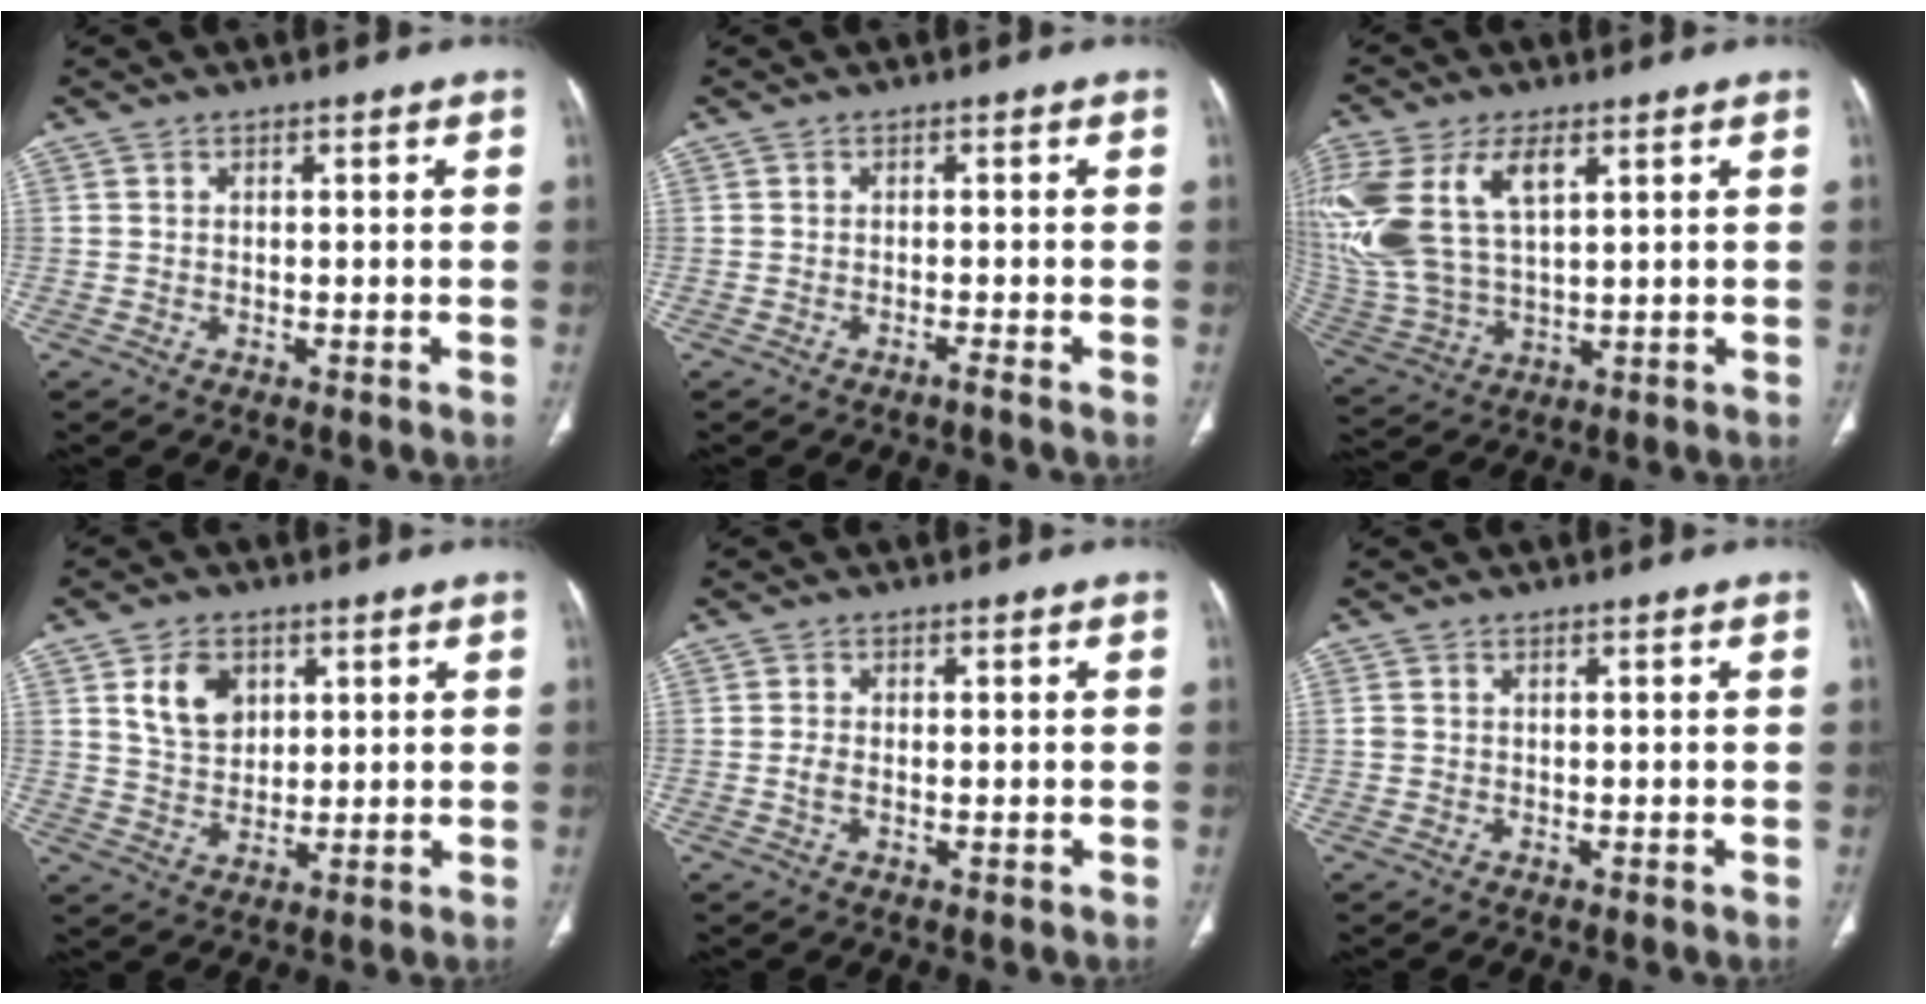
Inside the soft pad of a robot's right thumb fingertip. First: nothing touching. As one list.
[{"total": 0.9, "force": [-0.7, -0.2, 0.5], "torque": [-0.012, 0.003, -0.013]}, {"total": 20.1, "force": [6.7, 11.0, 15.4], "torque": [-0.364, -0.007, 0.136]}, {"total": 7.8, "force": [3.1, 5.6, 4.4], "torque": [-0.054, -0.018, 0.062]}, {"total": 1.8, "force": [-0.1, 1.0, 1.5], "torque": [-0.036, 0.000, -0.003]}, {"total": 1.0, "force": [0.1, 0.8, 0.5], "torque": [-0.013, 0.002, 0.003]}]